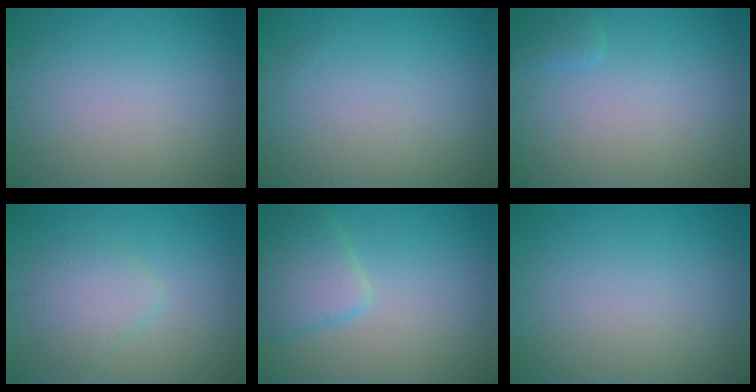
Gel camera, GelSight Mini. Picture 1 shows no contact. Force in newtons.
{"total": 0.0}
{"total": 0.9, "press": 0.9, "slide": 0.1}
{"total": 2.5, "press": 2.5, "slide": 0.2}
{"total": 3.6, "press": 3.5, "slide": 0.2}
{"total": 0.0}